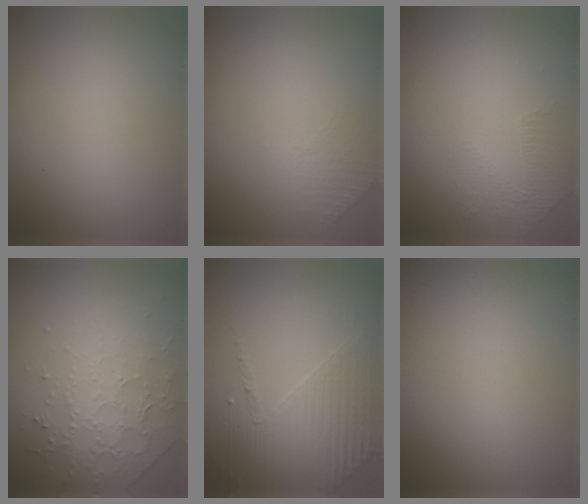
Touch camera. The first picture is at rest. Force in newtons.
{"total": 1.2, "press": 0.7, "slide": 0.9}
{"total": 1.4, "press": 0.8, "slide": 1.1}
{"total": 4.4, "press": 3.0, "slide": 3.2}
{"total": 4.2, "press": 3.1, "slide": 2.9}
{"total": 0.0}